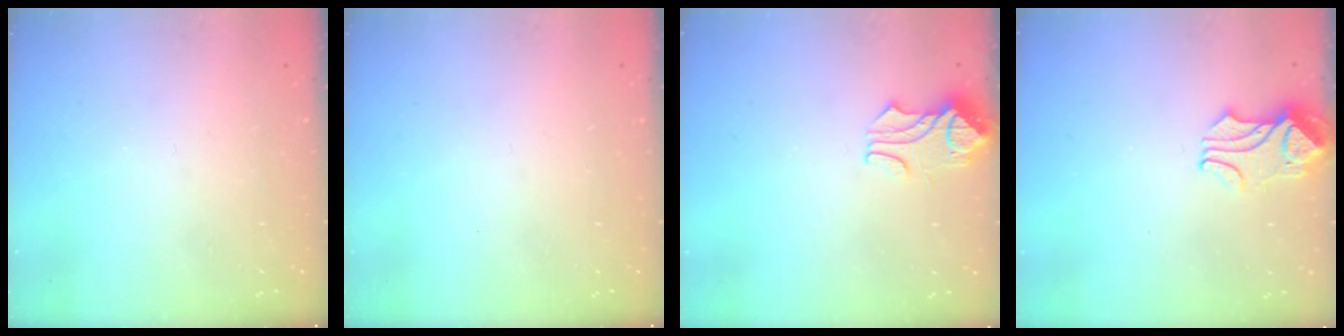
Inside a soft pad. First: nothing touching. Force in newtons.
{"total": 0.0}
{"total": 0.8, "press": 0.5, "slide": 0.6}
{"total": 2.3, "press": 2.3, "slide": 0.5}